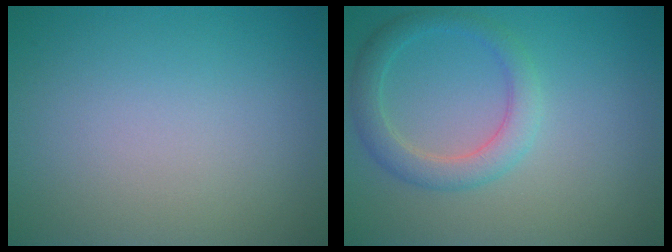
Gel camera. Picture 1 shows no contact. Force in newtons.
{"total": 3.1, "press": 3.1, "slide": 0.1}